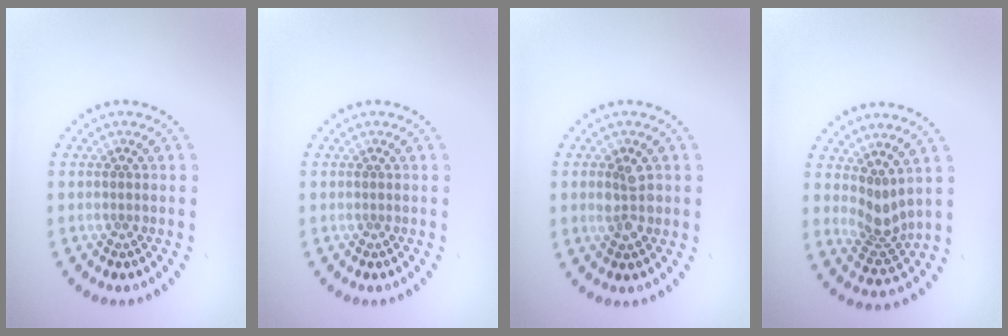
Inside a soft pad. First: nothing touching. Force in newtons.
{"total": 0.0}
{"total": 2.5, "press": 2.5, "slide": 0.1}
{"total": 2.6, "press": 1.9, "slide": 1.8}